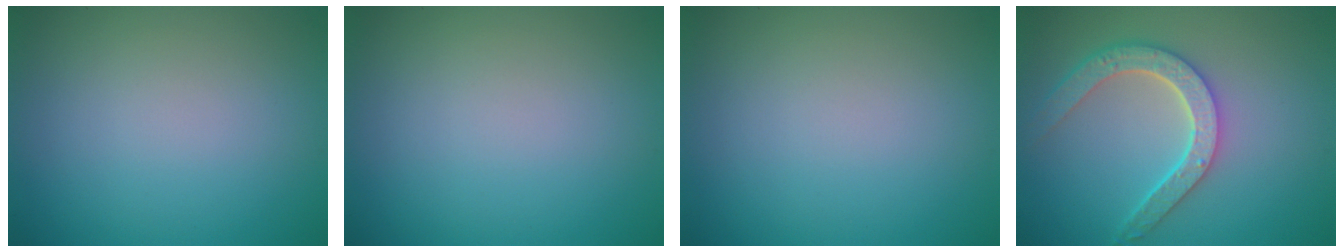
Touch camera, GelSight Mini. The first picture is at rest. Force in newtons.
{"total": 0.0}
{"total": 0.0}
{"total": 4.8, "press": 3.9, "slide": 2.8}